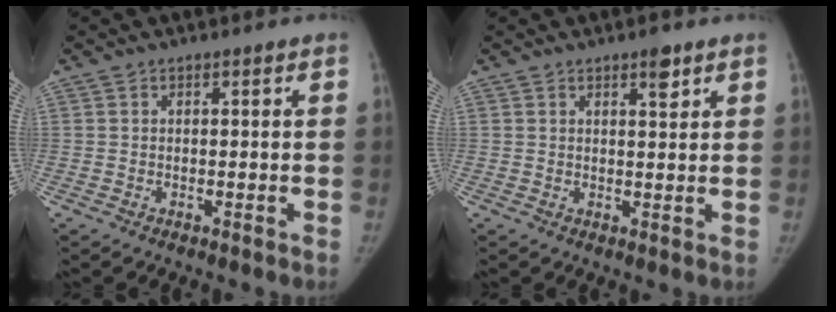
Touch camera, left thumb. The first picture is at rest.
{"total": 3.0, "force": [1.9, 1.0, 2.1], "torque": [-0.022, -0.011, 0.027]}